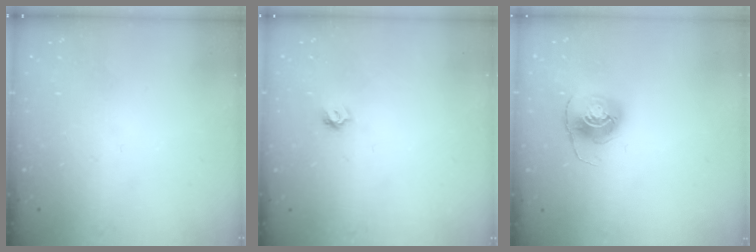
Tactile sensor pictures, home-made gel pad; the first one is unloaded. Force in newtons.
{"total": 4.2, "press": 4.2, "slide": 0.4}
{"total": 6.8, "press": 6.8, "slide": 0.3}